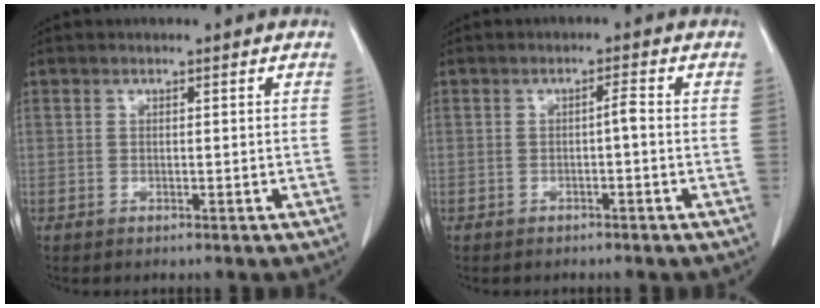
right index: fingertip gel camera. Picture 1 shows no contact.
{"total": 1.4, "force": [-0.3, 0.1, 1.4], "torque": [-0.021, 0.003, -0.005]}